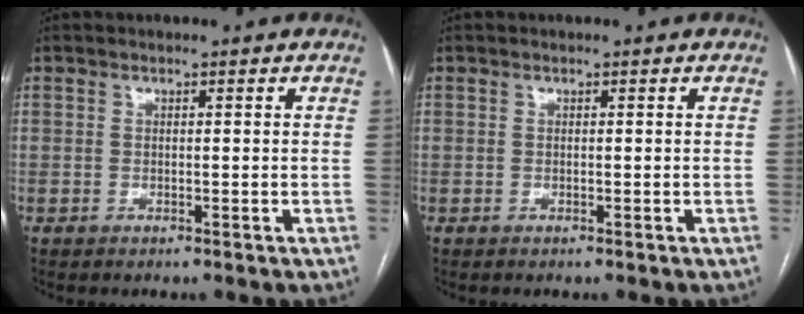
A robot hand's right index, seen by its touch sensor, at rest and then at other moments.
{"total": 0.0}